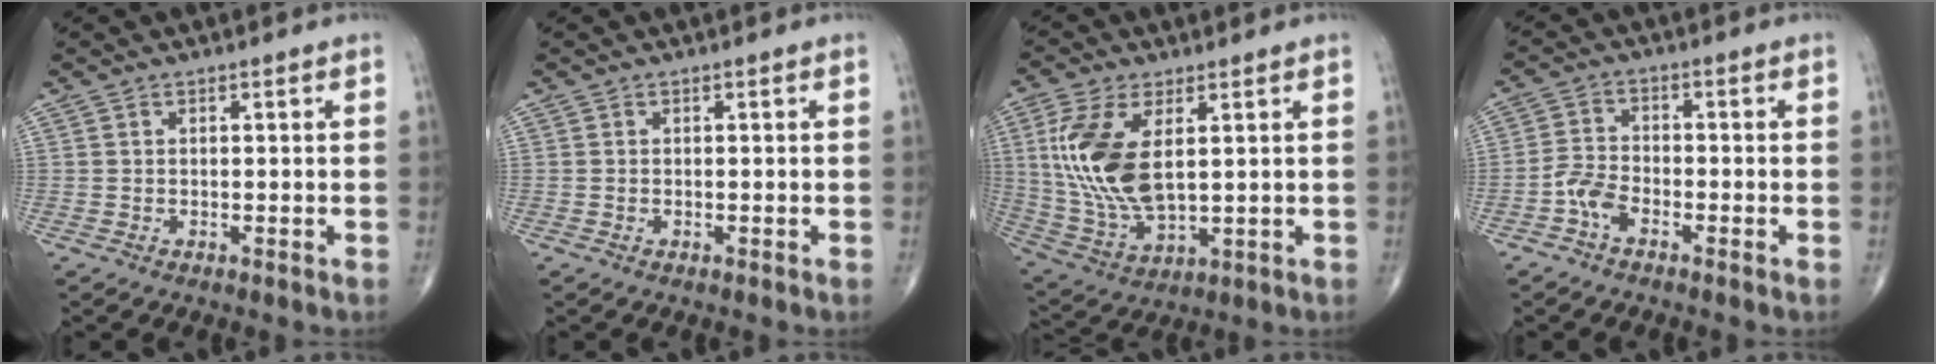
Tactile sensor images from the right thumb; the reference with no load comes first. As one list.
[{"total": 0.0}, {"total": 15.2, "force": [3.2, 7.6, 12.9], "torque": [-0.271, -0.012, 0.074]}, {"total": 4.2, "force": [-2.6, 2.0, 2.6], "torque": [-0.045, 0.016, -0.058]}]